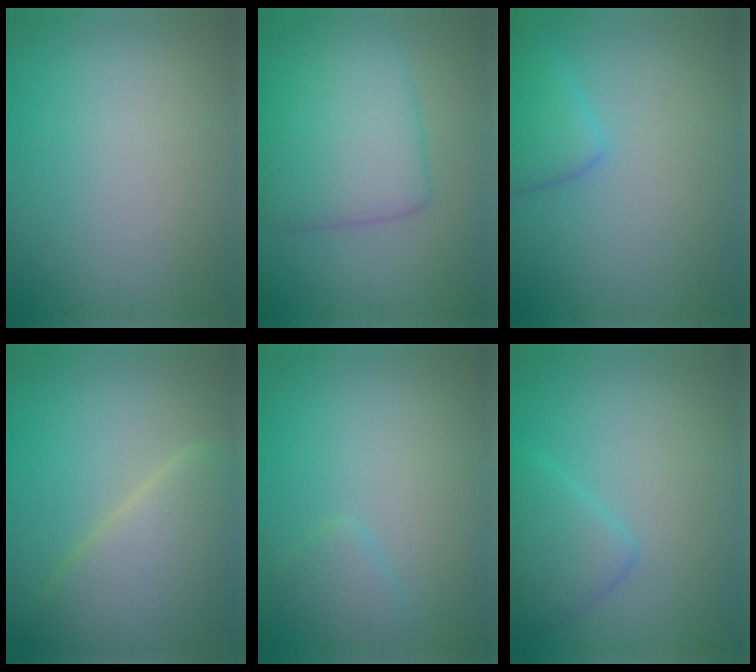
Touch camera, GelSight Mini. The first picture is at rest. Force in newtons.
{"total": 6.8, "press": 6.8, "slide": 0.1}
{"total": 2.8, "press": 2.7, "slide": 0.2}
{"total": 6.7, "press": 6.7, "slide": 0.5}
{"total": 1.5, "press": 1.5, "slide": 0.1}
{"total": 2.3, "press": 2.3, "slide": 0.0}